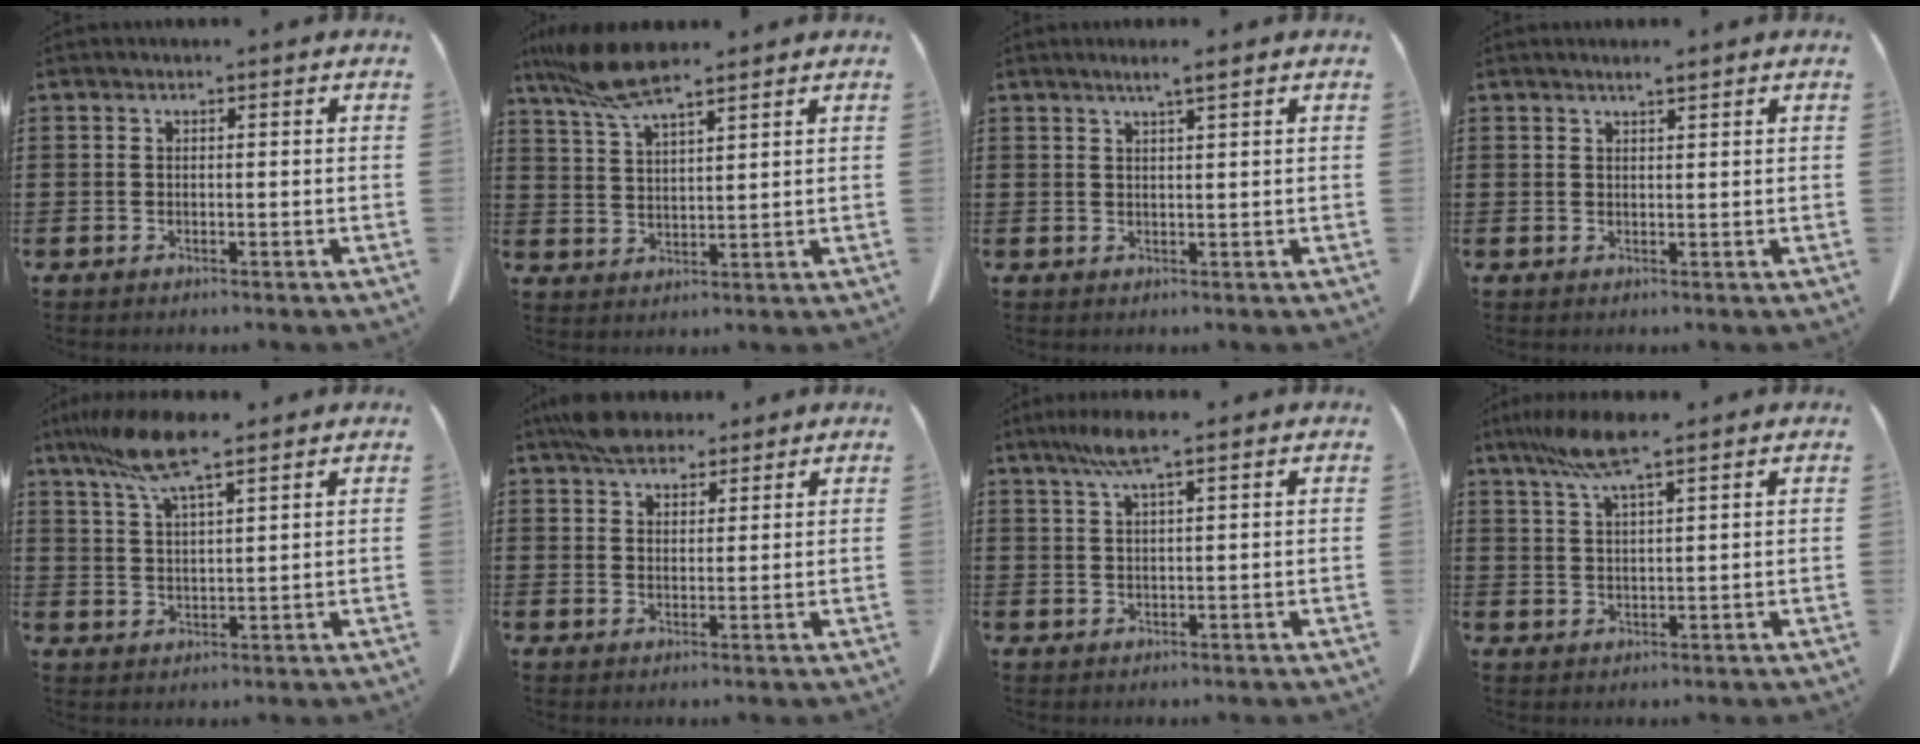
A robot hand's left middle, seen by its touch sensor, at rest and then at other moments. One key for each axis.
{"total": 8.1, "fx": 6.3, "fy": 1.4, "fz": 5.0, "tx": -0.121, "ty": -0.012, "tz": 0.114}
{"total": 1.9, "fx": 1.4, "fy": -0.3, "fz": 1.3, "tx": -0.025, "ty": -0.002, "tz": 0.026}
{"total": 1.5, "fx": 1.3, "fy": 0.0, "fz": 0.8, "tx": -0.017, "ty": -0.002, "tz": 0.024}
{"total": 9.3, "fx": 6.6, "fy": 1.4, "fz": 6.4, "tx": -0.141, "ty": -0.009, "tz": 0.119}
{"total": 5.6, "fx": 4.7, "fy": 2.3, "fz": 2.0, "tx": -0.043, "ty": -0.008, "tz": 0.090}
{"total": 5.1, "fx": 3.2, "fy": 0.5, "fz": 4.0, "tx": -0.085, "ty": 0.004, "tz": 0.055}
{"total": 7.4, "fx": 5.2, "fy": 0.8, "fz": 5.3, "tx": -0.116, "ty": -0.004, "tz": 0.093}